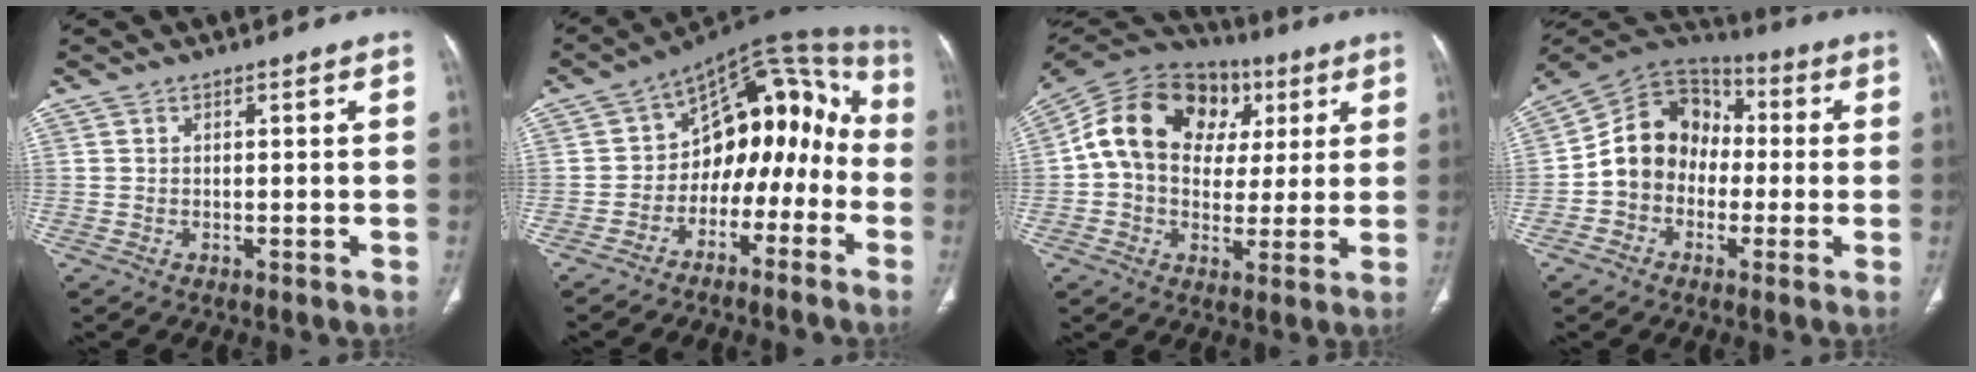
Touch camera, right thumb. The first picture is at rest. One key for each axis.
{"total": 16.2, "fx": -5.1, "fy": 11.1, "fz": 10.6, "tx": -0.087, "ty": 0.103, "tz": -0.085}
{"total": 20.6, "fx": 4.9, "fy": 15.4, "fz": 12.7, "tx": -0.200, "ty": 0.032, "tz": 0.074}
{"total": 13.4, "fx": -1.5, "fy": 11.2, "fz": 7.1, "tx": -0.090, "ty": 0.040, "tz": -0.041}